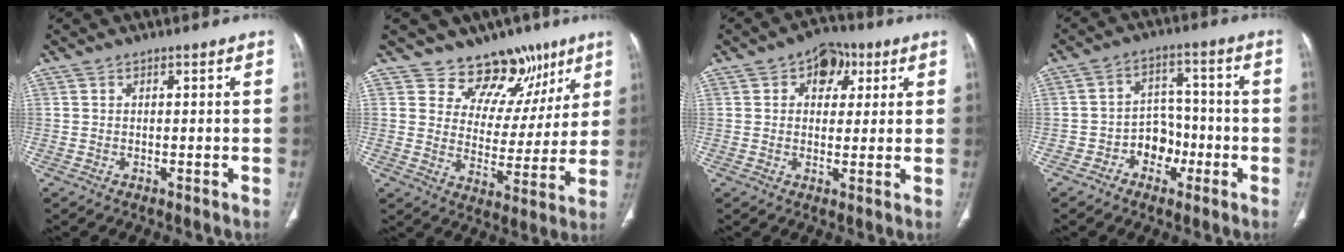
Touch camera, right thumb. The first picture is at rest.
{"total": 12.9, "force": [9.3, 7.9, 4.1], "torque": [-0.003, -0.055, 0.135]}
{"total": 7.0, "force": [2.8, 5.2, 3.8], "torque": [-0.012, -0.001, 0.032]}
{"total": 6.9, "force": [-2.9, 5.5, 3.0], "torque": [-0.005, 0.041, -0.049]}